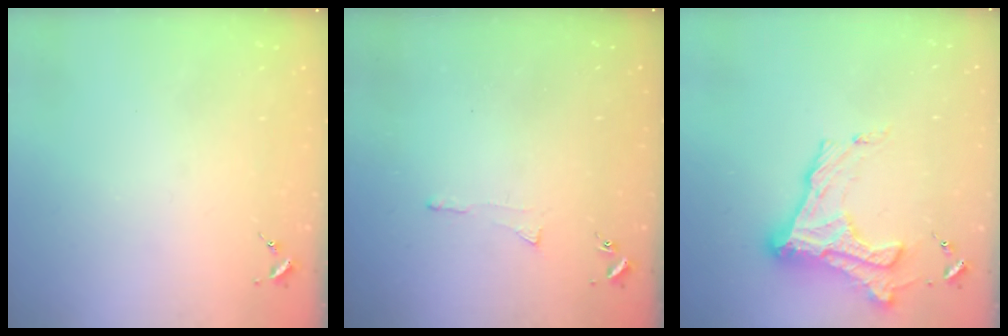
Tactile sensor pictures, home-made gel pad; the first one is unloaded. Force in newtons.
{"total": 3.0, "press": 2.9, "slide": 0.5}
{"total": 19.0, "press": 19.0, "slide": 1.3}